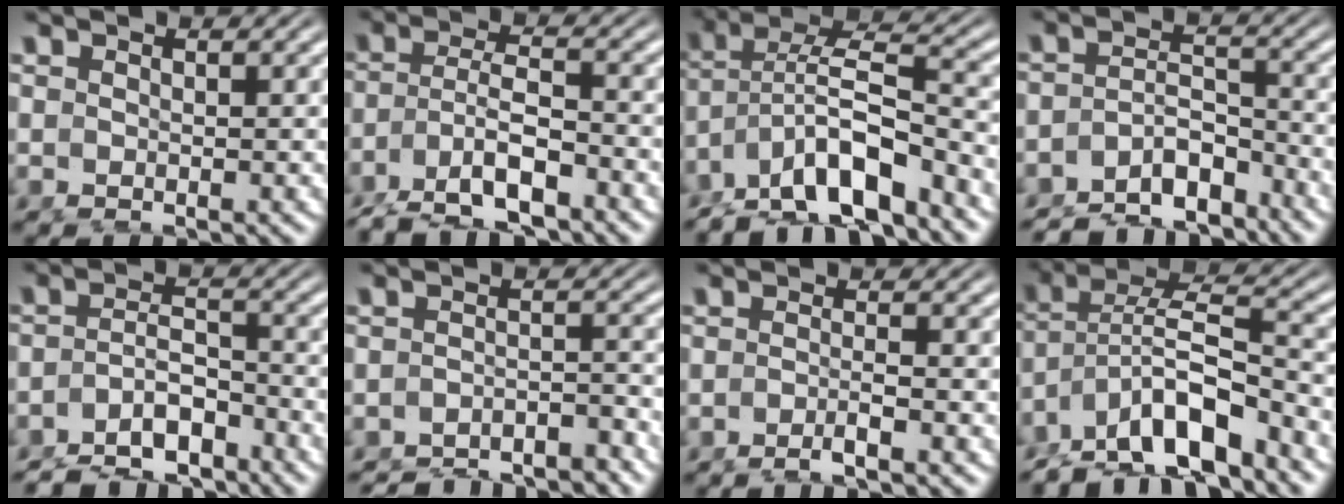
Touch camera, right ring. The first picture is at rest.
{"total": 6.2, "force": [-3.8, 2.8, 4.0], "torque": [-0.081, -0.032, -0.047]}
{"total": 7.7, "force": [-1.4, 5.3, 5.4], "torque": [-0.109, -0.016, -0.020]}
{"total": 7.9, "force": [-7.0, 2.7, 2.6], "torque": [-0.023, -0.019, -0.108]}
{"total": 8.7, "force": [-7.7, 3.1, 2.7], "torque": [-0.029, -0.022, -0.118]}
{"total": 5.9, "force": [-5.7, 0.8, 1.4], "torque": [-0.003, -0.007, -0.091]}
{"total": 1.6, "force": [-1.1, -0.8, 0.8], "torque": [-0.010, 0.006, -0.025]}
{"total": 7.7, "force": [-2.1, 5.3, 5.1], "torque": [-0.098, -0.014, -0.033]}